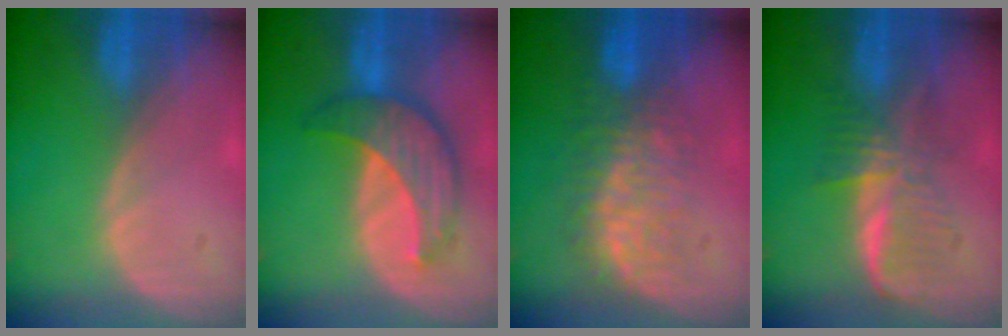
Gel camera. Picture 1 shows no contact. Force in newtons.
{"total": 7.9, "press": 7.4, "slide": 2.7}
{"total": 7.8, "press": 7.6, "slide": 1.3}
{"total": 5.9, "press": 5.9, "slide": 0.8}